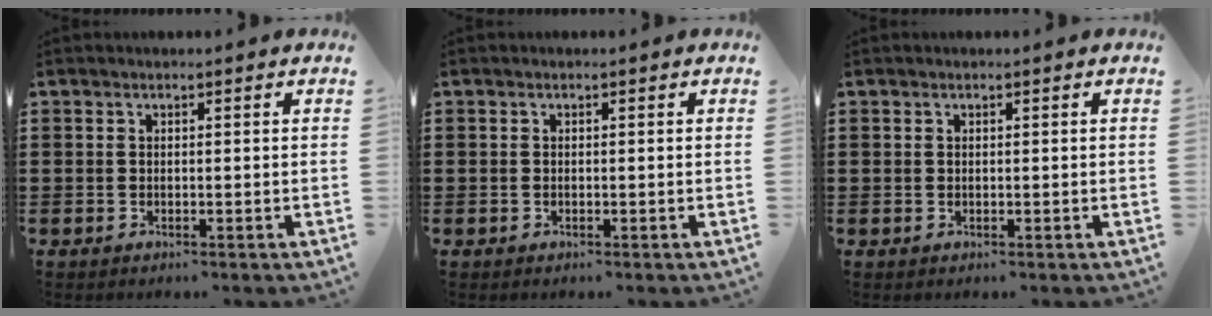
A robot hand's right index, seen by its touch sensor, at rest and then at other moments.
{"total": 0.0}
{"total": 0.0}